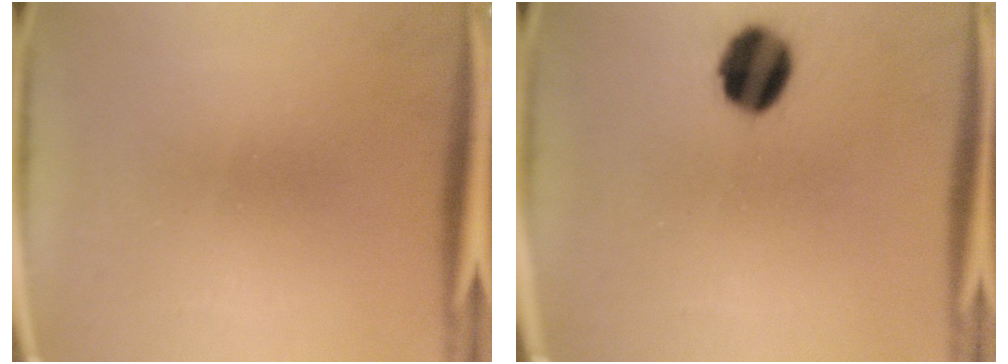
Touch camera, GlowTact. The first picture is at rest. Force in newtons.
{"total": 11.0}